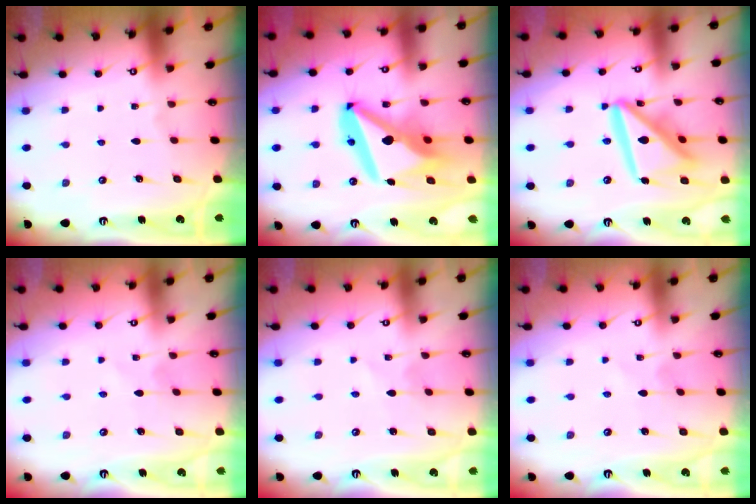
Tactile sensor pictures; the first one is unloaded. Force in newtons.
{"total": 18.0, "press": 17.9, "slide": 1.9}
{"total": 18.4, "press": 18.3, "slide": 2.0}
{"total": 2.7, "press": 2.7, "slide": 0.2}
{"total": 2.9, "press": 2.8, "slide": 0.4}
{"total": 2.7, "press": 2.7, "slide": 0.2}